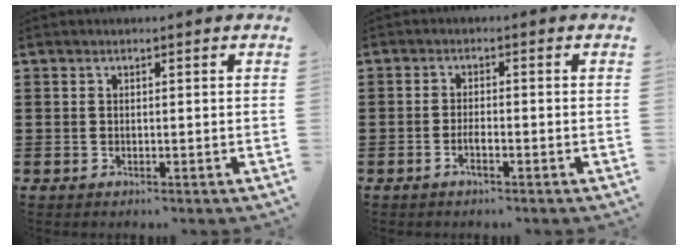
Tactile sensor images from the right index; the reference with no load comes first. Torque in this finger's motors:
{"motor_torque": [0.59, 0.58, 0.21, 0.06]}